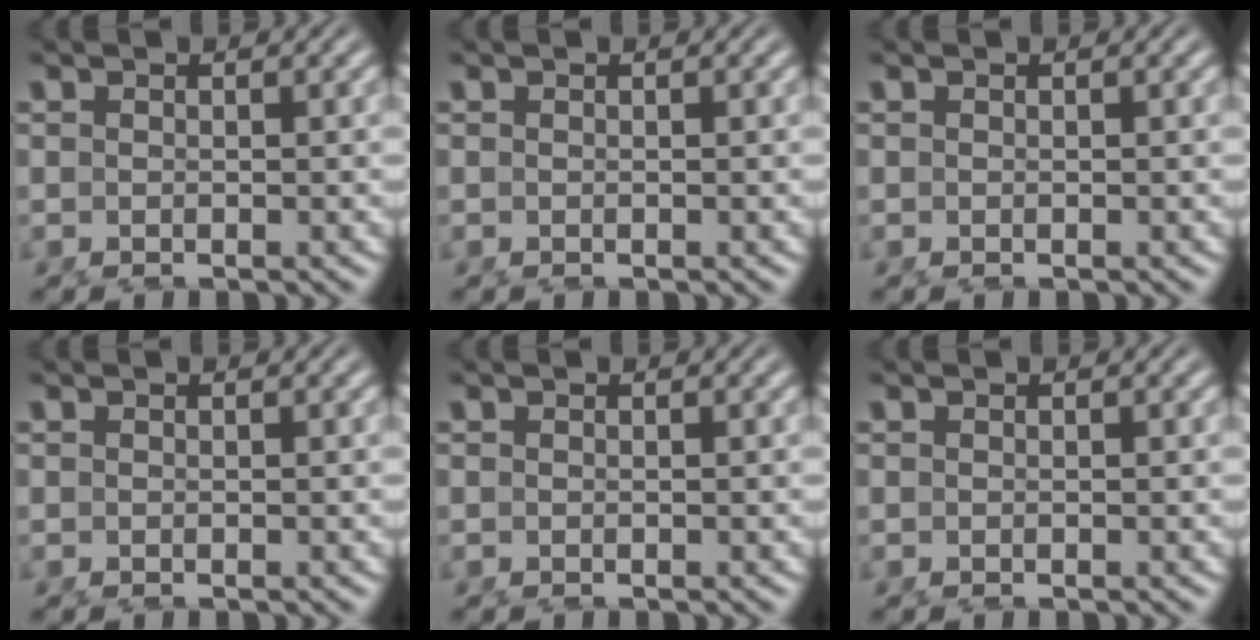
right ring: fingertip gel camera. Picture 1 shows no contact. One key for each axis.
{"total": 0.0}
{"total": 0.0}
{"total": 0.0}
{"total": 0.0}
{"total": 0.0}